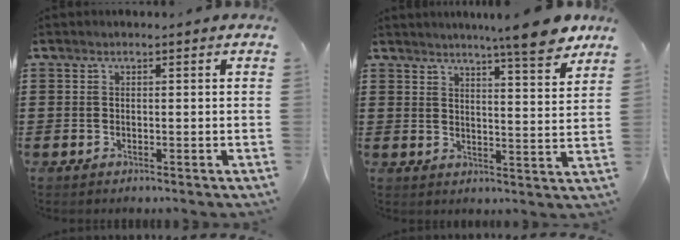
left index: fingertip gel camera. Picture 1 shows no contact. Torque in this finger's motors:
{"motor_torque": [1.10, -1.04, 0.36, 0.11]}